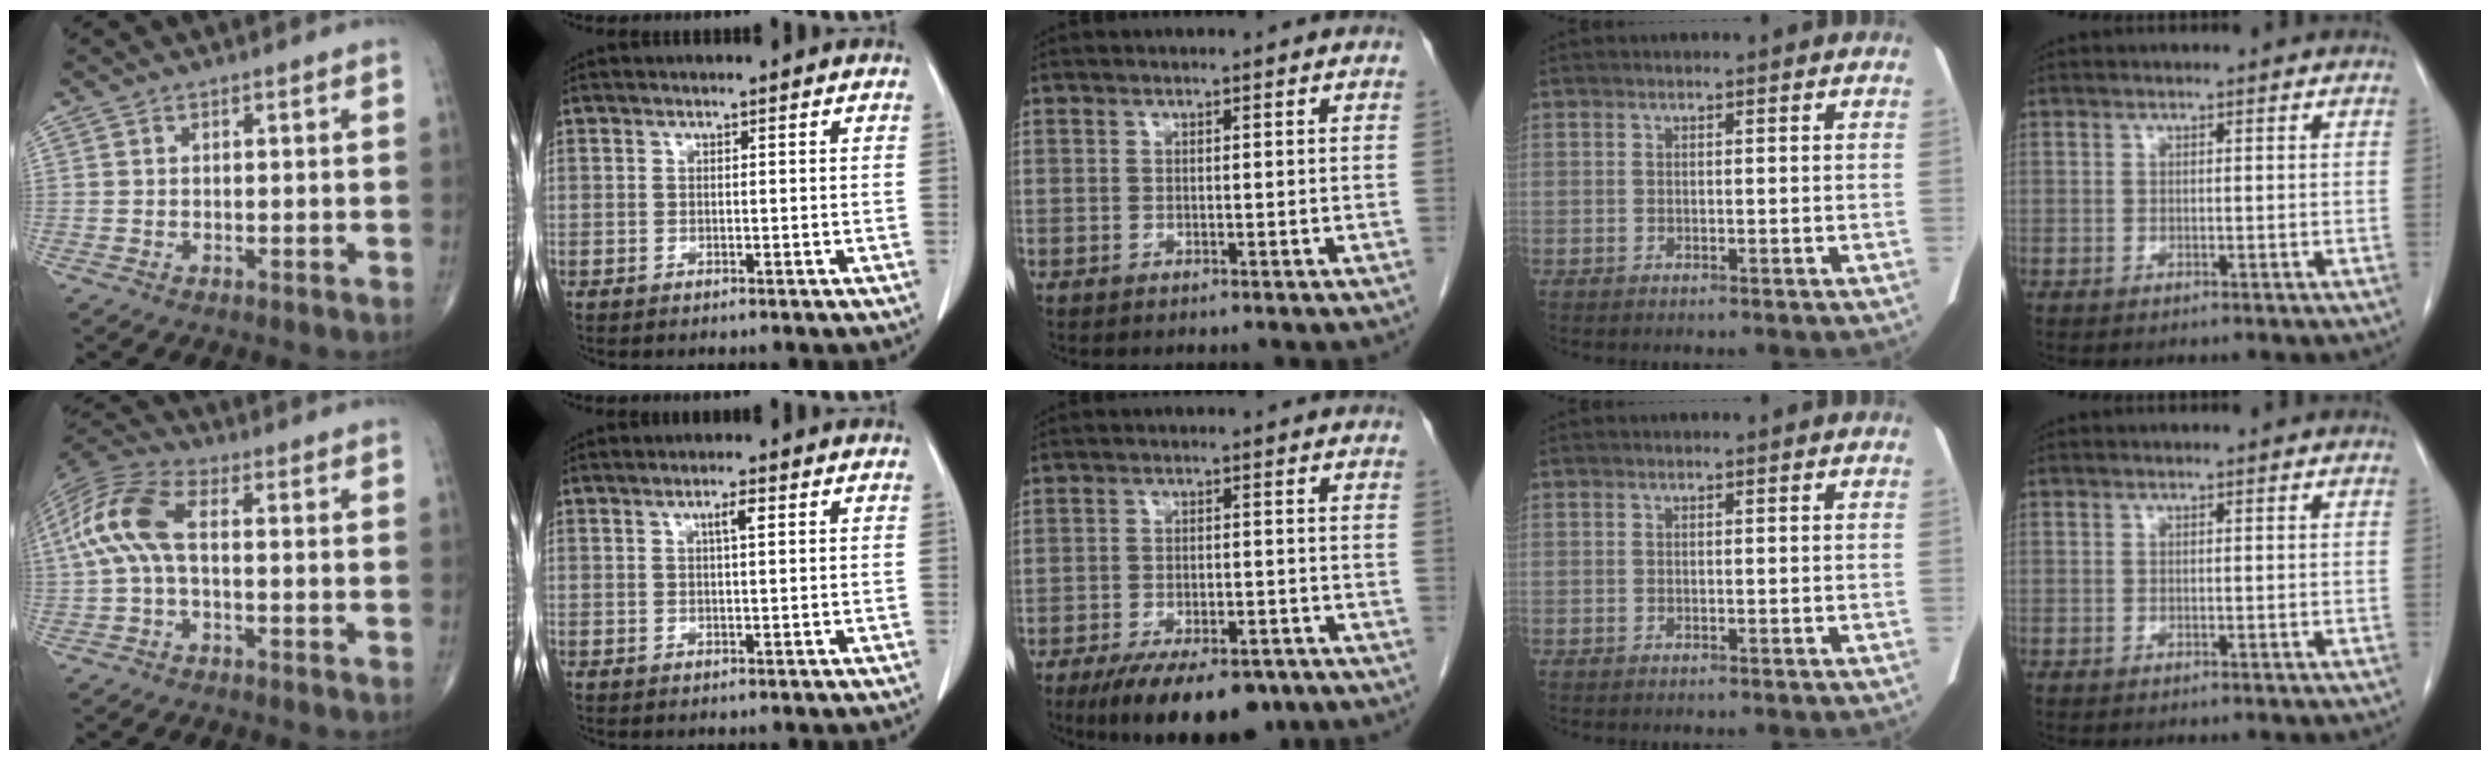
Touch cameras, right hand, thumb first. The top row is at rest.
{"thumb": {"total": 10.7, "force": [0.1, 4.8, 9.6], "torque": [-0.222, 0.033, -0.006]}, "index": {"total": 2.1, "force": [0.8, 0.2, 2.0], "torque": [-0.036, 0.002, 0.013]}, "middle": {"total": 12.9, "force": [-9.5, 4.8, 7.4], "torque": [-0.116, -0.008, -0.142]}}